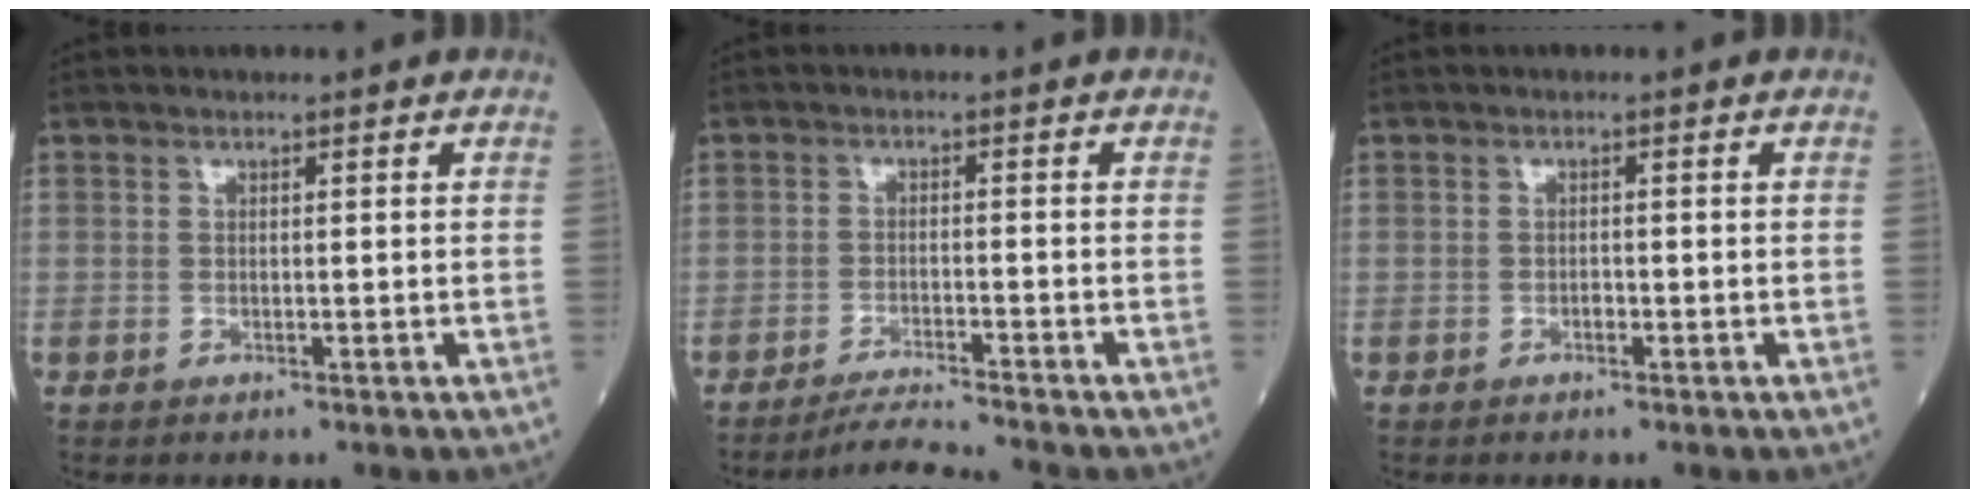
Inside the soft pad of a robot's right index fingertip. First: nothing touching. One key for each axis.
{"total": 4.5, "fx": -4.1, "fy": -1.6, "fz": 0.6, "tx": -0.017, "ty": -0.017, "tz": -0.075}
{"total": 0.8, "fx": -0.5, "fy": 0.4, "fz": 0.5, "tx": -0.008, "ty": 0.002, "tz": -0.009}